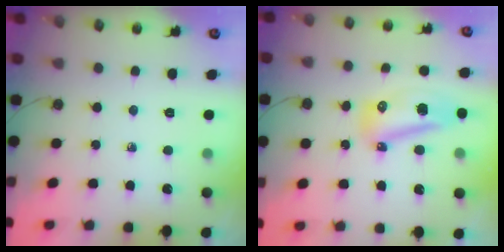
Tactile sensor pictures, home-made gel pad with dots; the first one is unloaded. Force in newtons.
{"total": 12.9, "press": 11.4, "slide": 5.9}